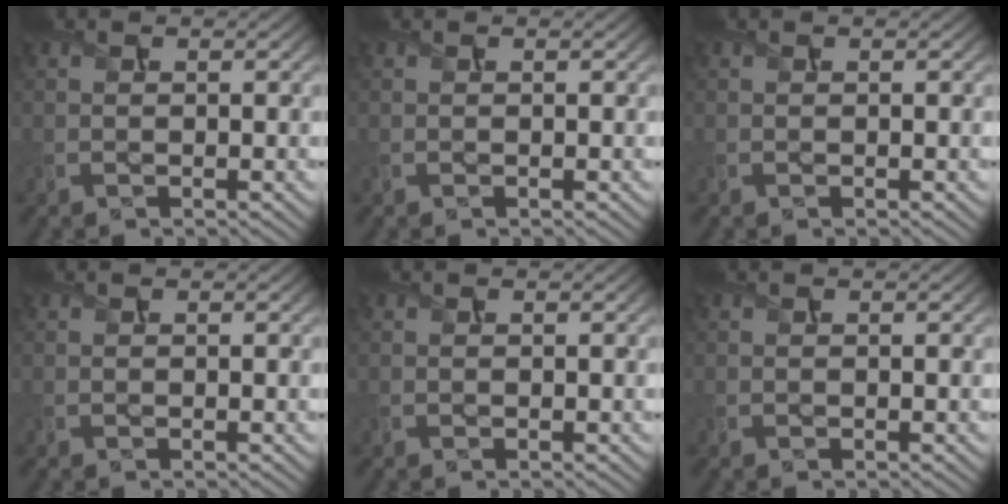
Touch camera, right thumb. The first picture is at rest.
{"total": 0.0}
{"total": 0.0}
{"total": 0.0}
{"total": 0.0}
{"total": 0.0}